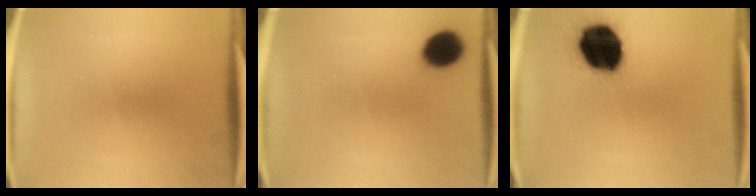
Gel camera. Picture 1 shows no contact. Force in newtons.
{"total": 8.6}
{"total": 19.8}